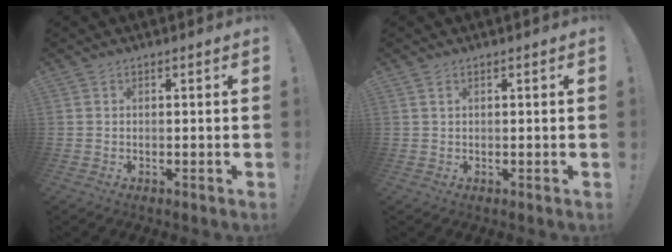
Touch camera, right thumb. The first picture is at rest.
{"total": 1.0, "force": [0.6, 0.4, 0.7], "torque": [-0.015, 0.002, 0.010]}